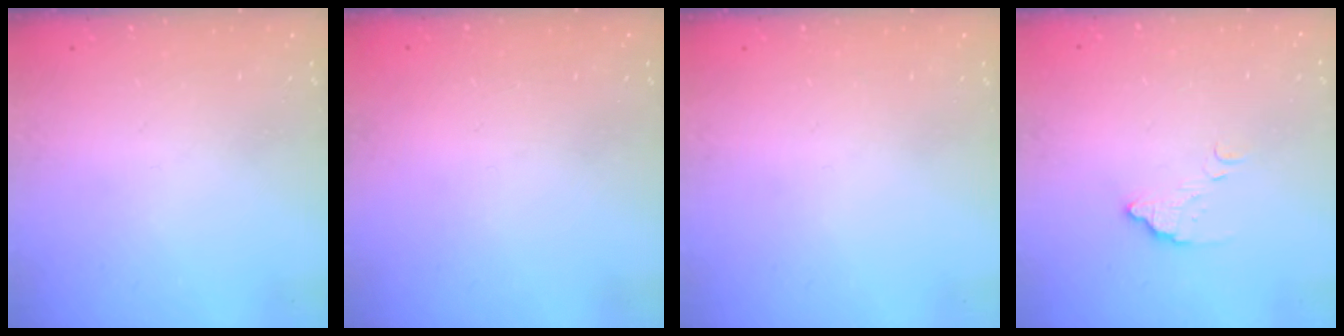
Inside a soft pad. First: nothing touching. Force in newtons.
{"total": 2.3, "press": 2.3, "slide": 0.1}
{"total": 0.0}
{"total": 4.8, "press": 4.8, "slide": 0.3}